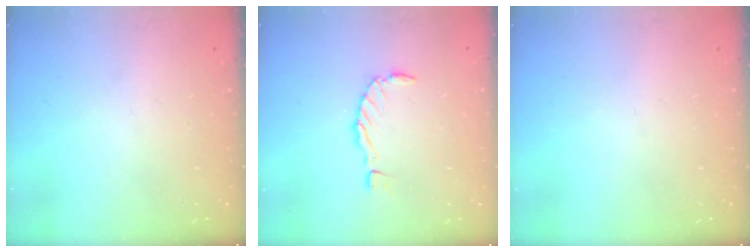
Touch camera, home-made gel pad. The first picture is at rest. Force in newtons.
{"total": 0.0}
{"total": 0.0}